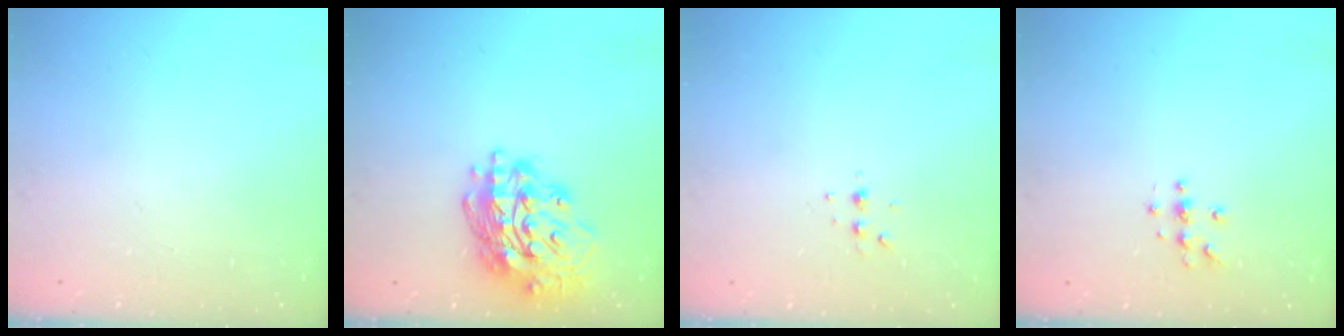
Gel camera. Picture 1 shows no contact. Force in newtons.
{"total": 18.0, "press": 17.9, "slide": 1.8}
{"total": 3.6, "press": 3.5, "slide": 0.7}
{"total": 4.9, "press": 4.8, "slide": 0.6}